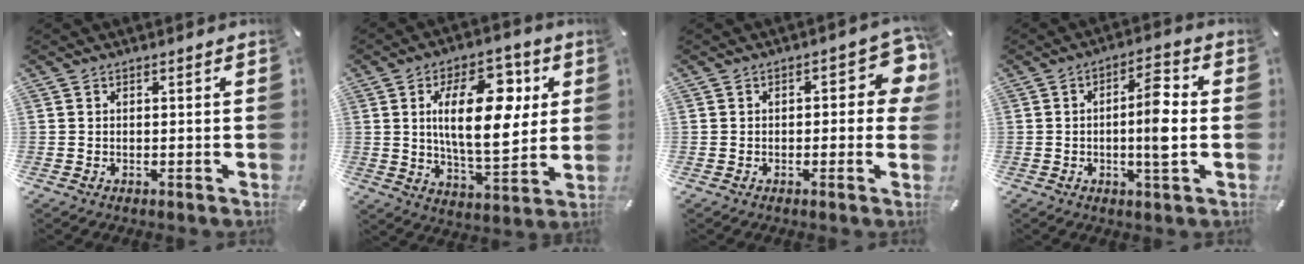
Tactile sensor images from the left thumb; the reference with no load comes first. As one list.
[{"total": 18.8, "force": [4.9, 9.4, 15.5], "torque": [-0.244, 0.001, 0.076]}, {"total": 7.6, "force": [0.9, 3.6, 6.6], "torque": [-0.081, 0.000, 0.012]}, {"total": 9.0, "force": [-0.4, 2.1, 8.7], "torque": [-0.135, 0.000, -0.015]}]